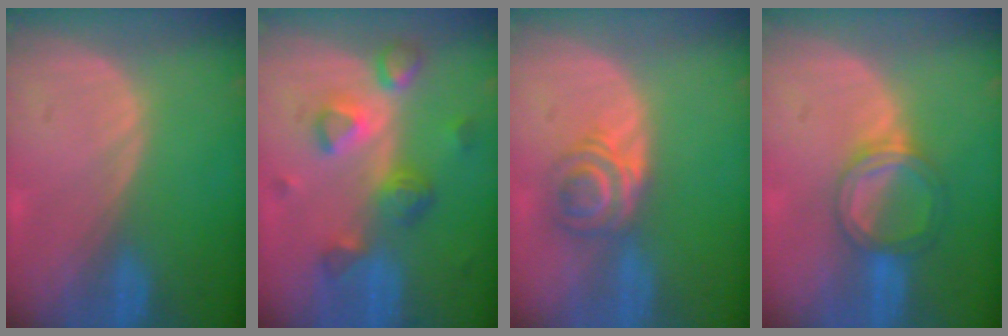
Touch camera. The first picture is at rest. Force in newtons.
{"total": 7.9, "press": 7.0, "slide": 3.6}
{"total": 5.8, "press": 4.9, "slide": 3.2}
{"total": 5.4, "press": 5.1, "slide": 1.7}